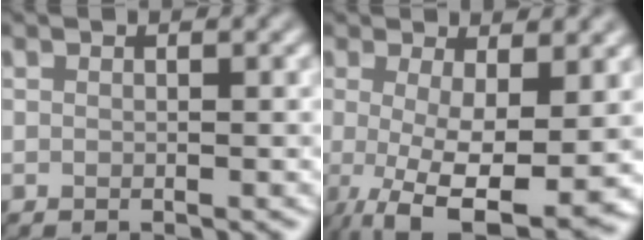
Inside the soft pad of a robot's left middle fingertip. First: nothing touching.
{"total": 8.7, "force": [-1.2, 2.5, 8.3], "torque": [-0.136, -0.012, -0.014]}